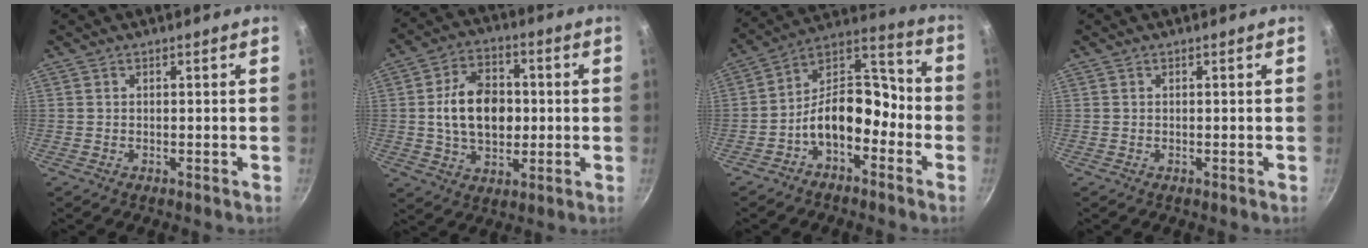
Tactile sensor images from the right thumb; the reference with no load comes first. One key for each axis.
{"total": 13.6, "fx": 0.3, "fy": 9.4, "fz": 9.8, "tx": -0.134, "ty": 0.012, "tz": 0.003}
{"total": 13.4, "fx": -5.2, "fy": 8.1, "fz": 9.2, "tx": -0.112, "ty": 0.078, "tz": -0.105}
{"total": 0.0}